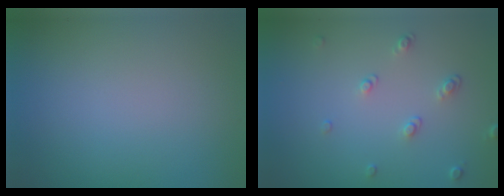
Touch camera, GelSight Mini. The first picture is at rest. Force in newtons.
{"total": 1.5, "press": 1.0, "slide": 1.1}